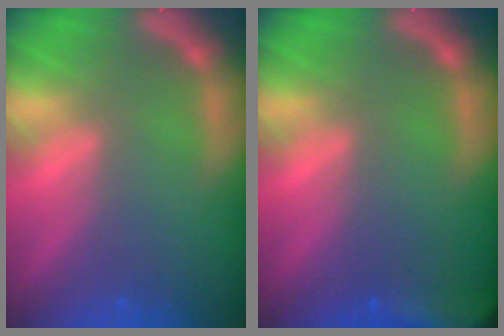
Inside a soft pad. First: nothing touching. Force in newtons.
{"total": 8.0}